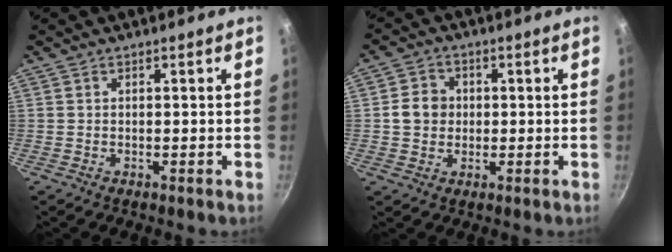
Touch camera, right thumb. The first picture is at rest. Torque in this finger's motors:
{"motor_torque": [-0.60, 0.86, 0.64, -0.42, 0.01]}